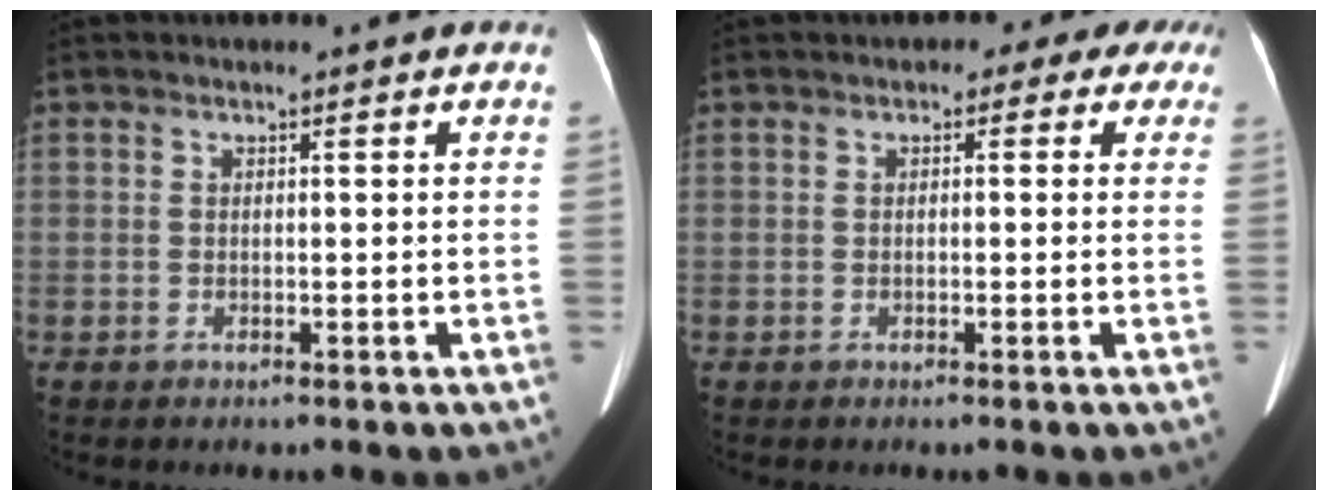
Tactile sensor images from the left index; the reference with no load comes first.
{"total": 4.2, "force": [2.6, 2.8, 1.6], "torque": [-0.005, 0.020, 0.015]}